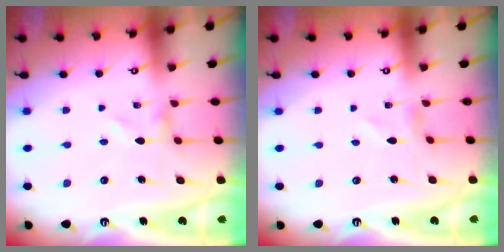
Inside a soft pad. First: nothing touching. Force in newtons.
{"total": 1.2, "press": 1.2, "slide": 0.1}